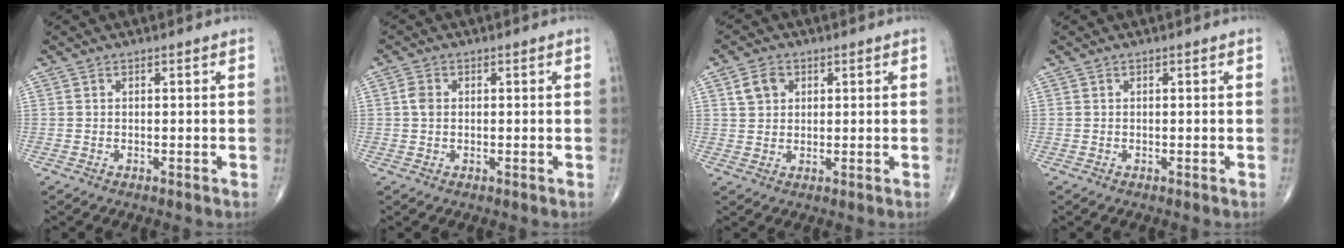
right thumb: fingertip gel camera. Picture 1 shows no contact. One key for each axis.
{"total": 2.1, "fx": 0.2, "fy": 1.6, "fz": 1.4, "tx": -0.023, "ty": 0.003, "tz": 0.001}
{"total": 4.3, "fx": 1.7, "fy": 3.4, "fz": 2.1, "tx": -0.024, "ty": -0.001, "tz": 0.031}
{"total": 0.0}